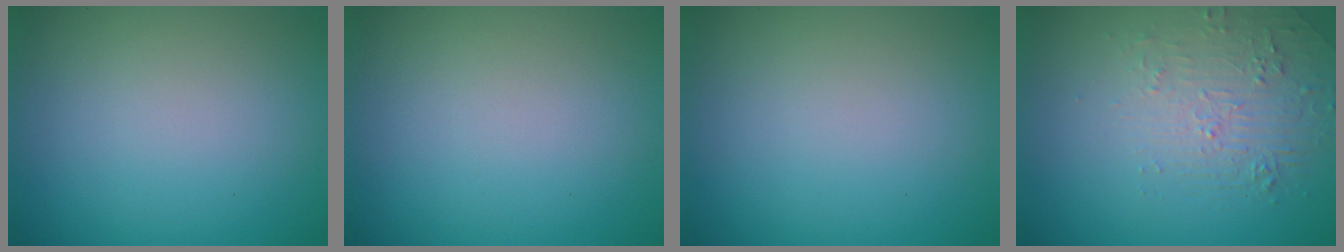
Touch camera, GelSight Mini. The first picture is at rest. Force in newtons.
{"total": 0.0}
{"total": 0.0}
{"total": 2.2, "press": 1.3, "slide": 1.8}